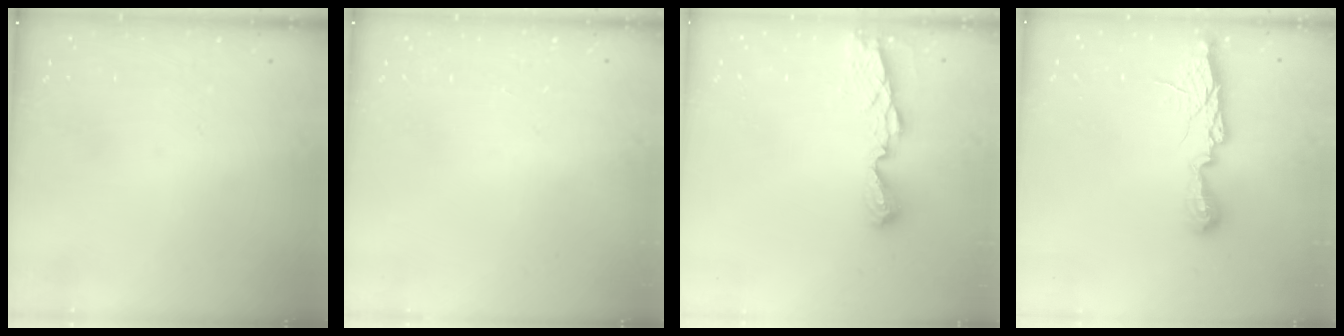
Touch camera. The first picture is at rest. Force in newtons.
{"total": 0.0}
{"total": 7.2, "press": 7.2, "slide": 0.5}
{"total": 10.7, "press": 10.7, "slide": 0.3}